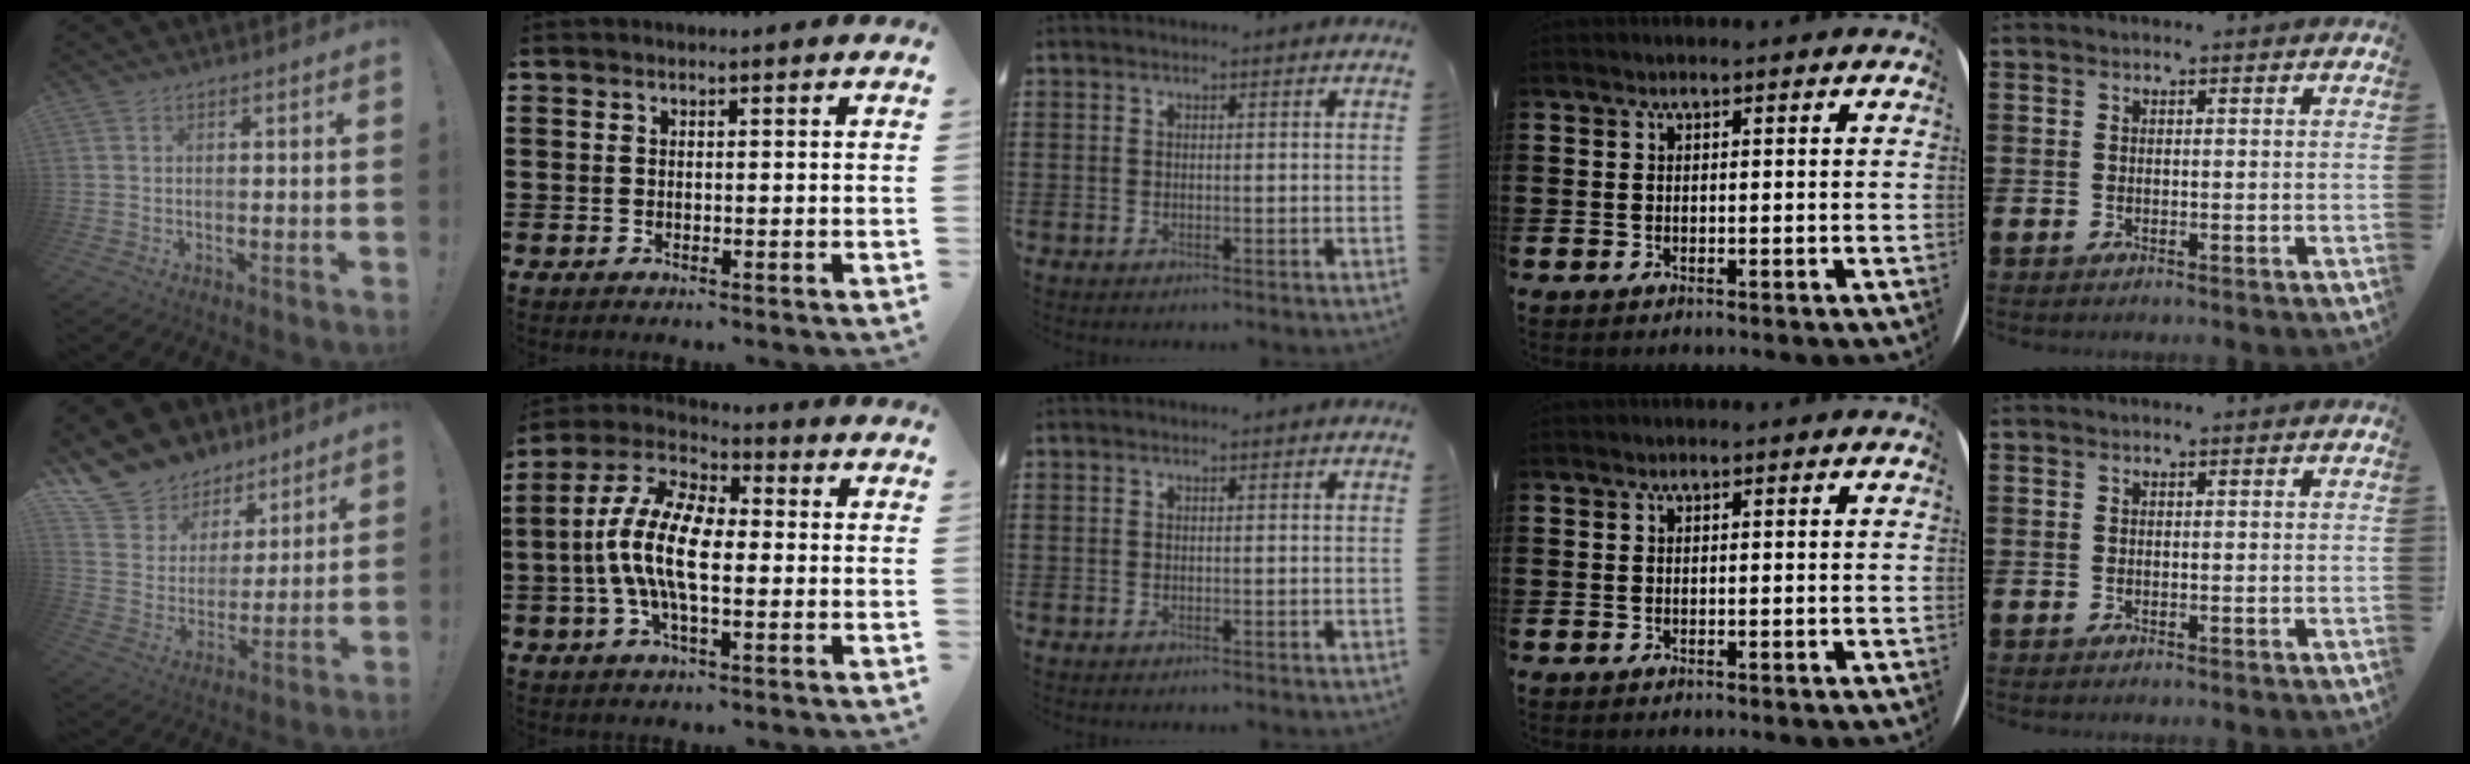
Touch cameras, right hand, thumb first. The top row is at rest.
{"thumb": {"total": 12.6, "force": [9.4, 8.2, 1.9], "torque": [-0.041, -0.075, 0.186]}, "index": {"total": 11.5, "force": [-1.1, 4.8, 10.4], "torque": [-0.243, -0.010, -0.029]}}